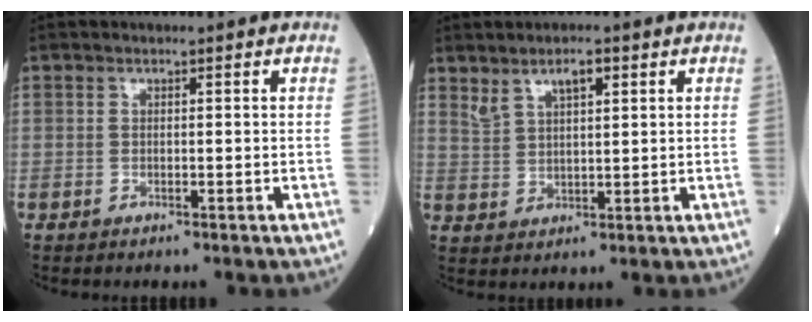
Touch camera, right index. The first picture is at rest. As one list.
[{"total": 4.3, "force": [2.8, 1.3, 3.0], "torque": [-0.060, 0.006, 0.057]}]